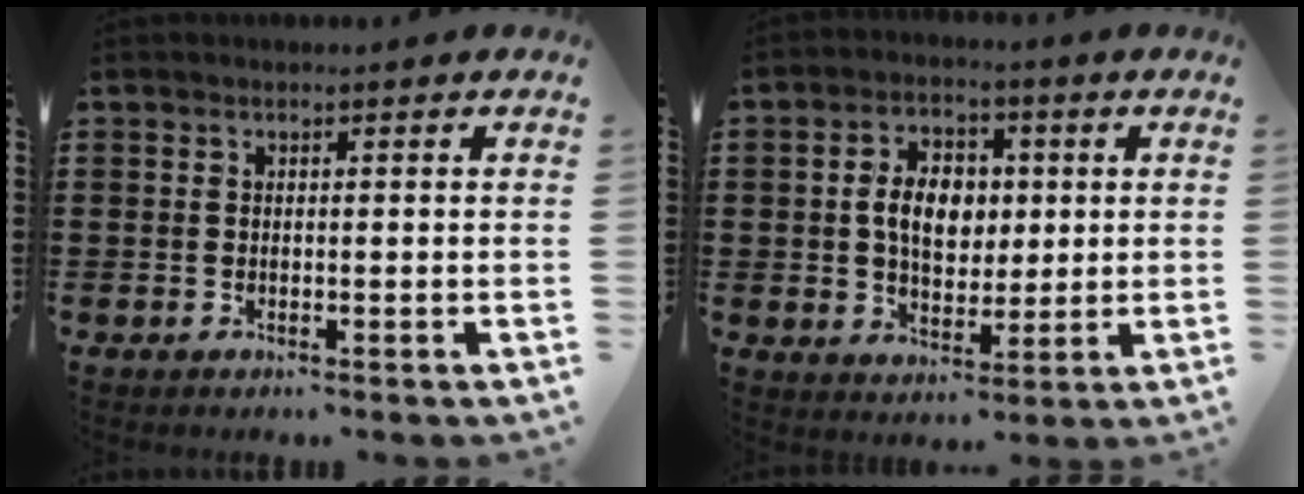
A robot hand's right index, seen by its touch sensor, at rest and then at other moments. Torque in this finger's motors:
{"motor_torque": [0.65, -0.24, 0.44, 0.10]}